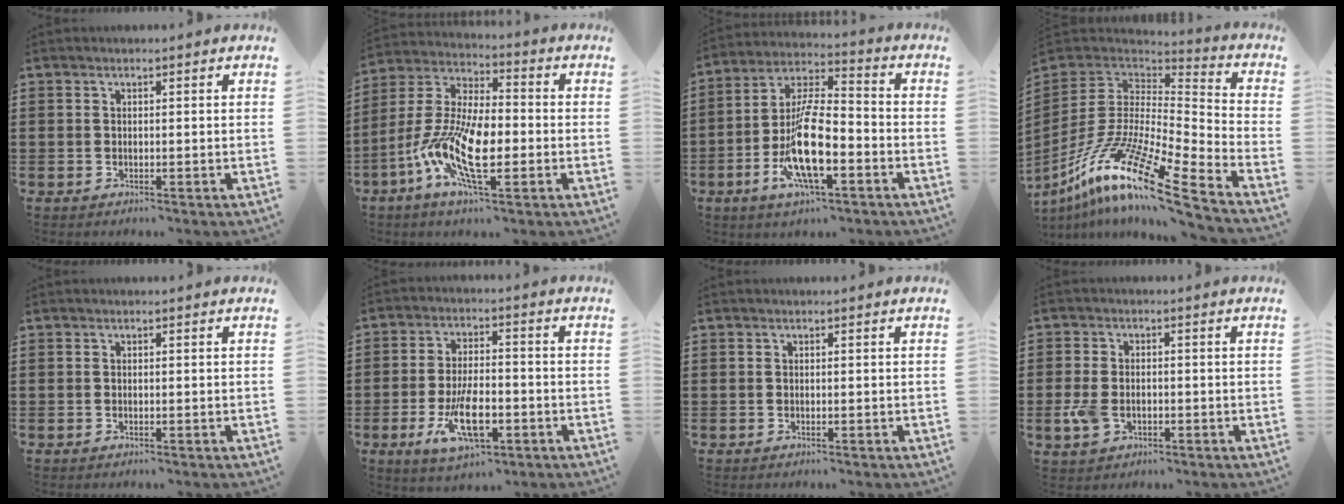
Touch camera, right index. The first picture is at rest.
{"total": 11.7, "force": [-3.8, 4.4, 10.1], "torque": [-0.238, -0.011, -0.079]}
{"total": 12.4, "force": [-4.5, 4.3, 10.8], "torque": [-0.226, -0.001, -0.083]}
{"total": 17.1, "force": [-10.9, 2.8, 12.8], "torque": [-0.261, 0.018, -0.208]}
{"total": 0.0}
{"total": 10.0, "force": [-3.7, 4.2, 8.3], "torque": [-0.161, -0.010, -0.063]}
{"total": 0.0}
{"total": 4.1, "force": [-1.2, 2.7, 2.9], "torque": [-0.073, -0.003, -0.026]}